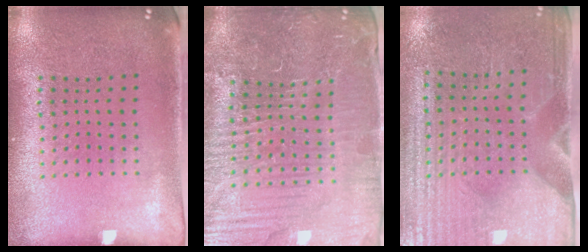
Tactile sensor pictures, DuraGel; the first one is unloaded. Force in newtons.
{"total": 5.5, "press": 5.0, "slide": 2.1}
{"total": 3.2, "press": 2.9, "slide": 1.3}